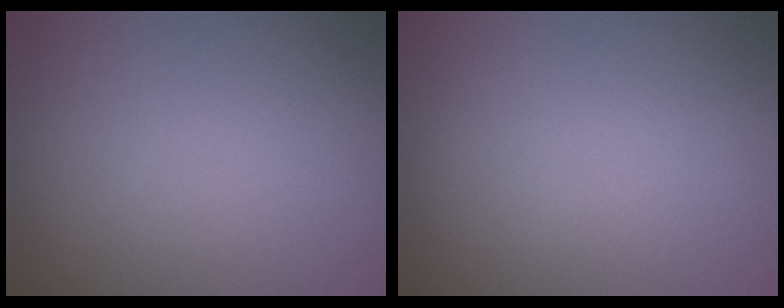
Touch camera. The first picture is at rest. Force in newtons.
{"total": 0.0}